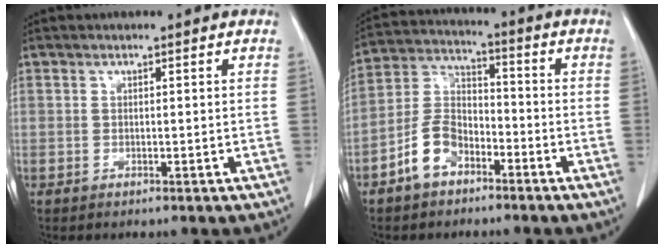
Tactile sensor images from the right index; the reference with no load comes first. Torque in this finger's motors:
{"motor_torque": [0.43, -0.43, -0.04, -0.05]}